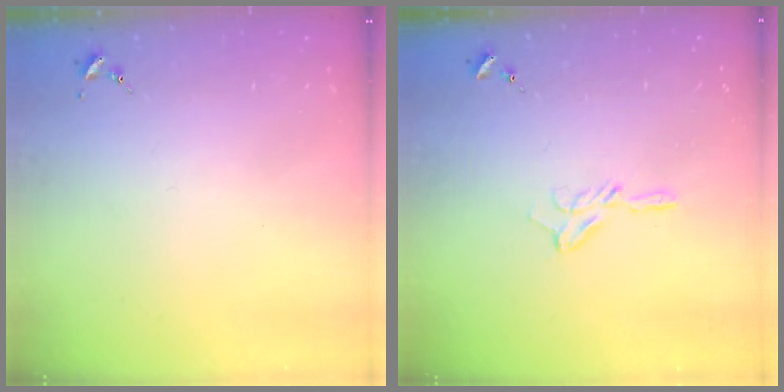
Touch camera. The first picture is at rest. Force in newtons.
{"total": 6.9, "press": 6.9, "slide": 0.7}